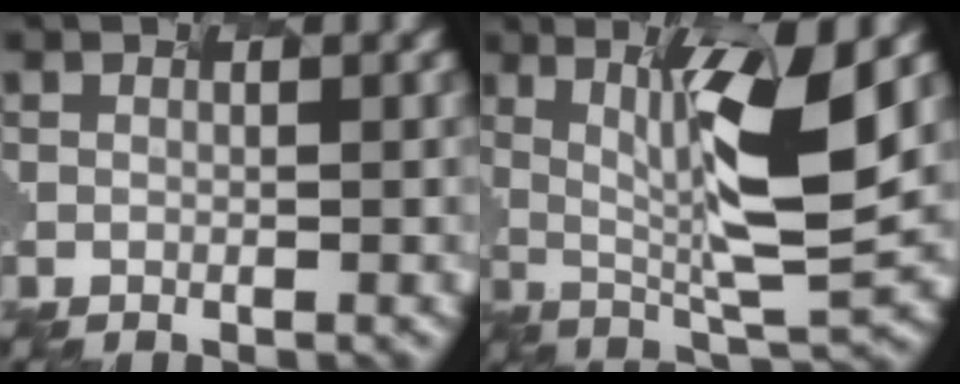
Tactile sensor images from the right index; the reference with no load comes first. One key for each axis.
{"total": 7.5, "fx": 0.9, "fy": 0.8, "fz": 7.4, "tx": -0.154, "ty": -0.013, "tz": 0.052}